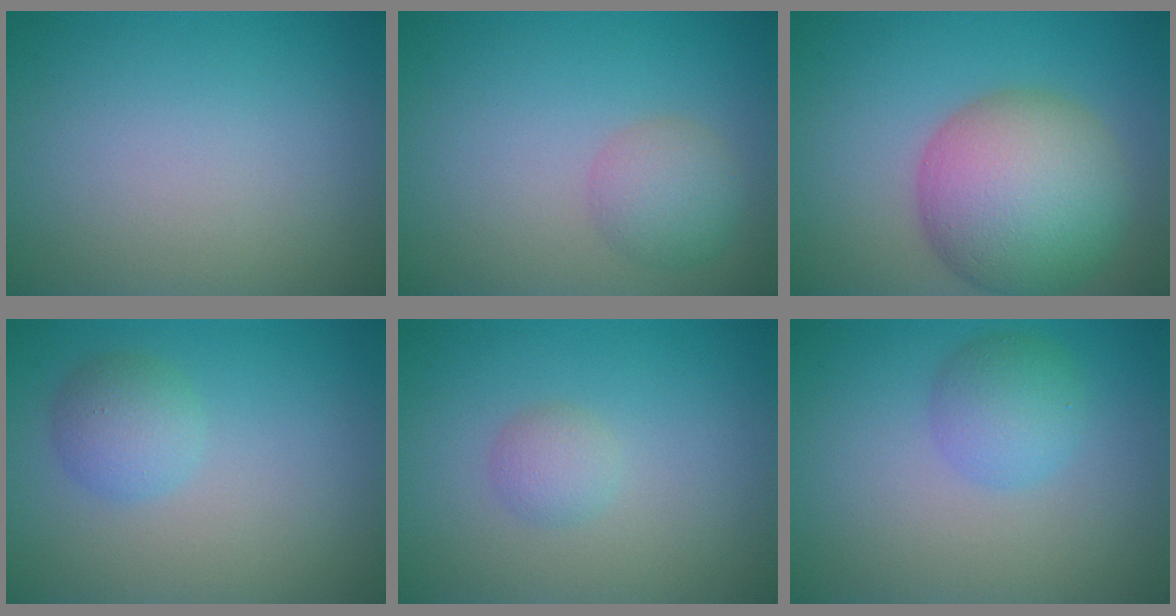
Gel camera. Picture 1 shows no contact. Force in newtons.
{"total": 2.9, "press": 2.8, "slide": 0.3}
{"total": 10.2, "press": 10.2, "slide": 0.4}
{"total": 2.6, "press": 2.6, "slide": 0.1}
{"total": 1.5, "press": 1.5, "slide": 0.0}
{"total": 3.0, "press": 2.9, "slide": 0.2}